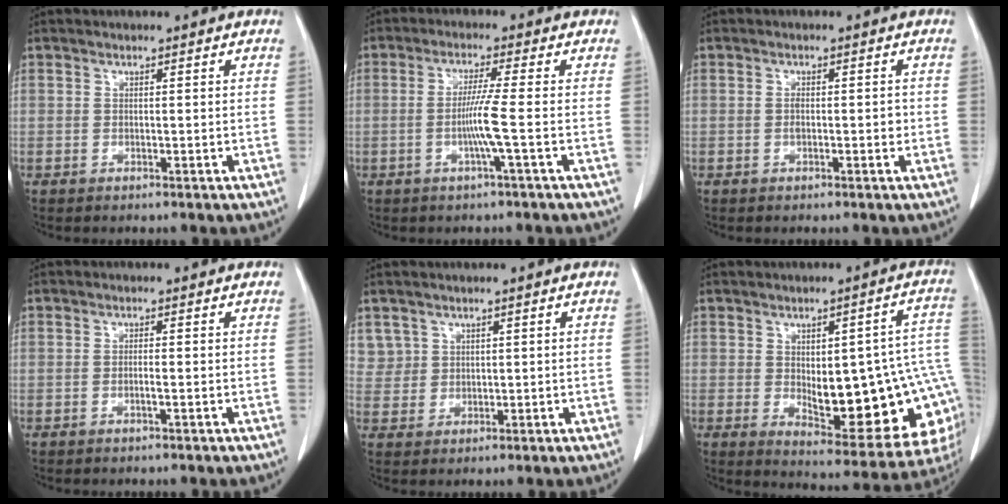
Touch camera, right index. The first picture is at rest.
{"total": 5.0, "force": [-1.2, -1.3, 4.7], "torque": [-0.093, -0.004, -0.024]}
{"total": 2.1, "force": [-0.2, 0.9, 1.9], "torque": [-0.032, 0.001, -0.002]}
{"total": 1.1, "force": [-0.3, 0.0, 1.0], "torque": [-0.018, 0.000, -0.006]}
{"total": 3.5, "force": [1.9, 3.0, -0.2], "torque": [0.018, 0.006, 0.036]}
{"total": 21.3, "force": [-1.9, 6.9, 20.1], "torque": [-0.187, 0.023, 0.005]}